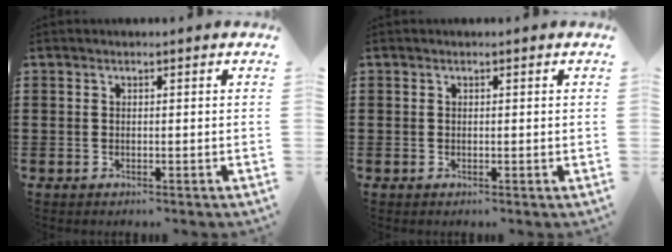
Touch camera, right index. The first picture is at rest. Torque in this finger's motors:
{"motor_torque": [0.11, 0.05, 0.00, 0.00]}